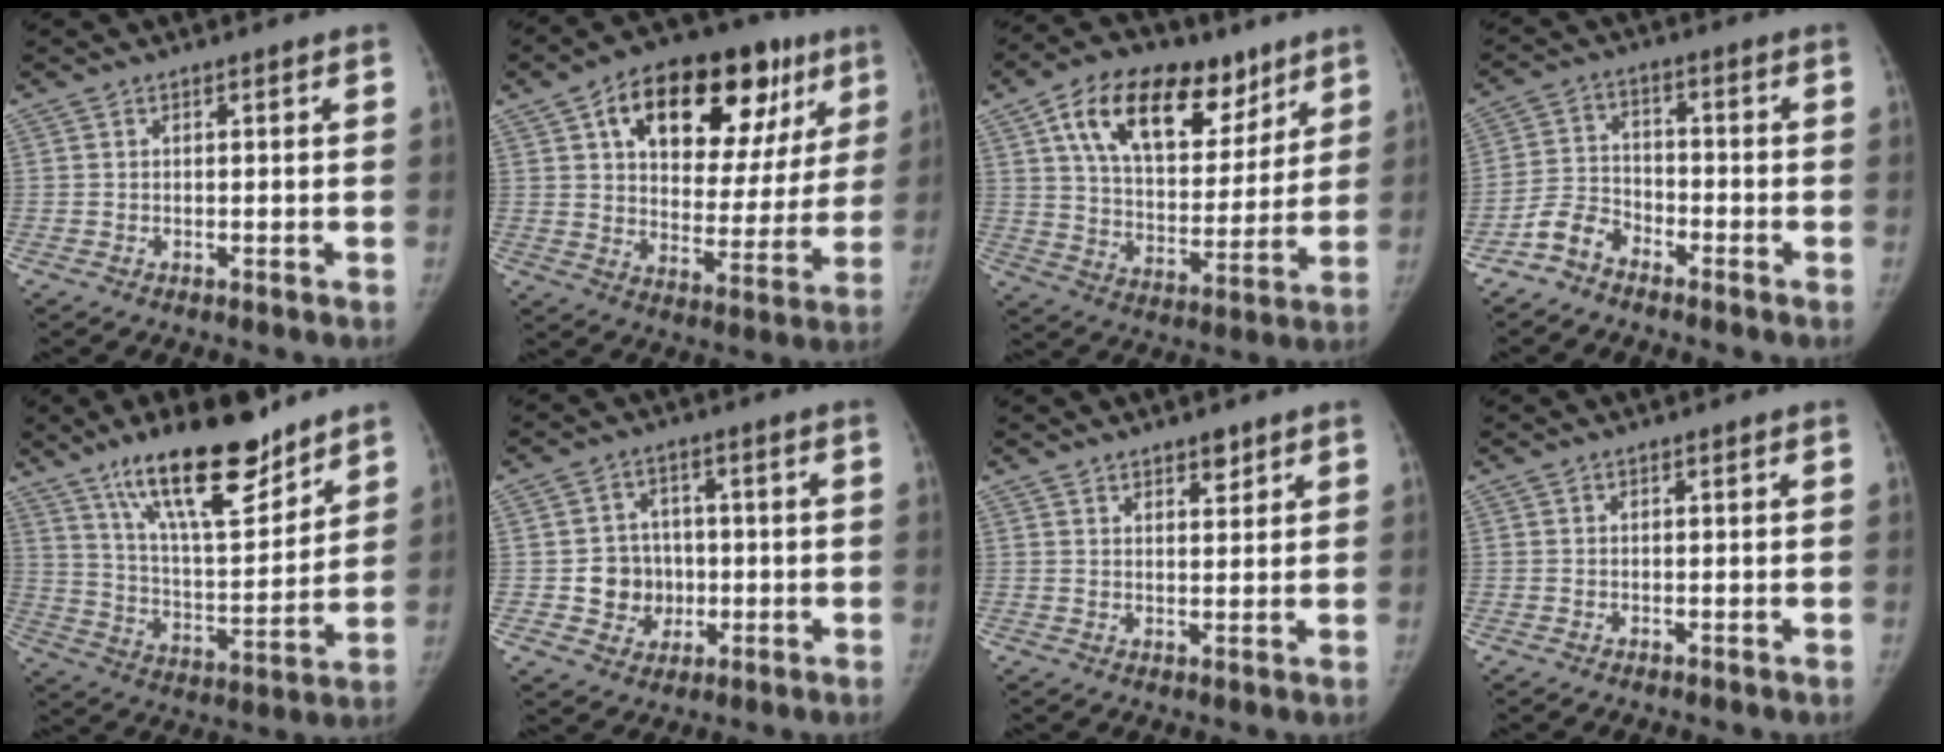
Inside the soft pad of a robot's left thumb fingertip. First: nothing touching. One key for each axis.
{"total": 27.4, "fx": 12.8, "fy": 14.8, "fz": 19.2, "tx": -0.236, "ty": 0.013, "tz": 0.193}
{"total": 23.0, "fx": 12.2, "fy": 13.0, "fz": 14.6, "tx": -0.196, "ty": -0.024, "tz": 0.202}
{"total": 5.6, "fx": -4.3, "fy": 3.1, "fz": 1.6, "tx": -0.026, "ty": 0.026, "tz": -0.094}
{"total": 20.5, "fx": 14.4, "fy": 6.3, "fz": 13.1, "tx": -0.183, "ty": -0.078, "tz": 0.248}
{"total": 8.0, "fx": -0.7, "fy": 7.4, "fz": 2.8, "tx": -0.006, "ty": 0.012, "tz": -0.007}
{"total": 3.2, "fx": 2.3, "fy": 1.5, "fz": 1.7, "tx": -0.010, "ty": -0.015, "tz": 0.037}
{"total": 0.0}